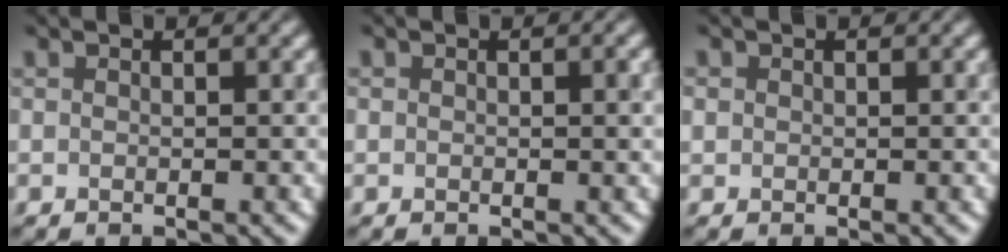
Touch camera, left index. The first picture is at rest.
{"total": 1.3, "force": [0.1, 0.7, 1.0], "torque": [-0.010, -0.001, 0.003]}
{"total": 0.7, "force": [0.2, 0.7, 0.1], "torque": [0.003, 0.000, -0.002]}